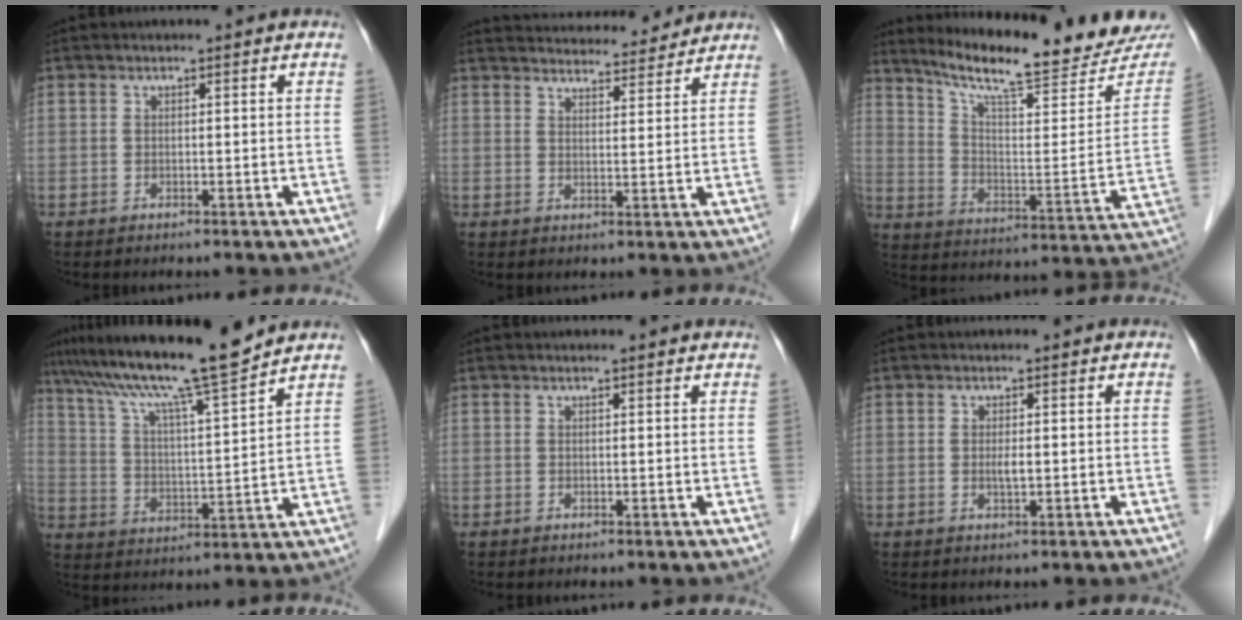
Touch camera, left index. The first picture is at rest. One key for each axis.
{"total": 13.5, "fx": 13.0, "fy": 2.2, "fz": 2.9, "tx": -0.032, "ty": 0.020, "tz": 0.169}
{"total": 22.1, "fx": 20.0, "fy": 2.0, "fz": 9.1, "tx": -0.144, "ty": -0.069, "tz": 0.277}
{"total": 15.0, "fx": 12.7, "fy": -1.1, "fz": 8.0, "tx": -0.143, "ty": 0.008, "tz": 0.212}
{"total": 1.8, "fx": 1.7, "fy": 0.3, "fz": 0.5, "tx": -0.015, "ty": 0.009, "tz": 0.014}
{"total": 1.3, "fx": 0.0, "fy": 0.3, "fz": 1.3, "tx": -0.026, "ty": -0.002, "tz": 0.000}